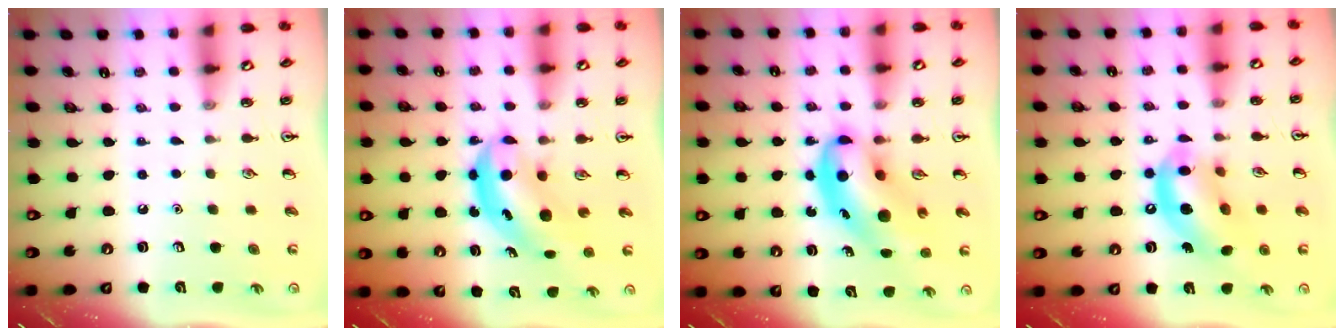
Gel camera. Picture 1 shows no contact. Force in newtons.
{"total": 5.5, "press": 5.4, "slide": 1.2}
{"total": 11.3, "press": 10.9, "slide": 3.1}
{"total": 13.4, "press": 12.7, "slide": 4.0}